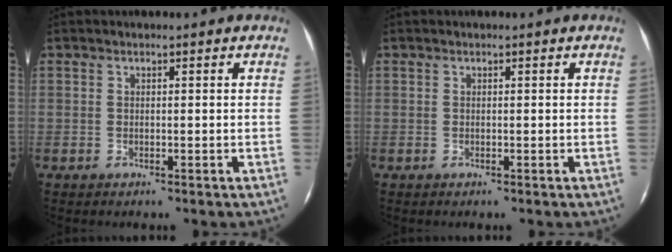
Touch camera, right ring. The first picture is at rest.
{"total": 0.0}